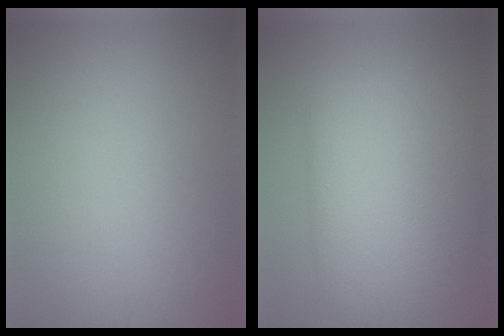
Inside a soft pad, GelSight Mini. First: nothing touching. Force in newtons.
{"total": 8.5, "press": 8.4, "slide": 0.7}